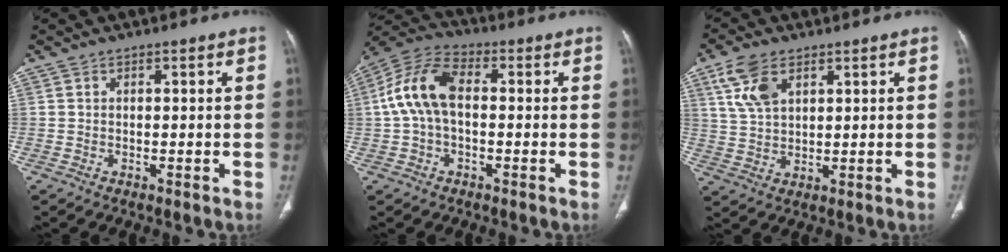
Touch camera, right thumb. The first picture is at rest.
{"total": 11.4, "force": [0.4, 6.7, 9.2], "torque": [-0.186, 0.033, 0.000]}
{"total": 8.3, "force": [4.0, 4.6, 5.6], "torque": [-0.107, -0.006, 0.086]}